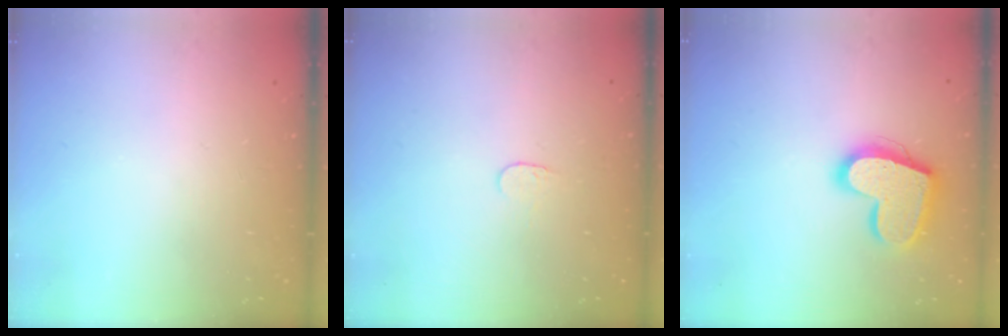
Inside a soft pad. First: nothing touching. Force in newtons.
{"total": 3.6, "press": 3.6, "slide": 0.3}
{"total": 17.7, "press": 17.6, "slide": 1.5}